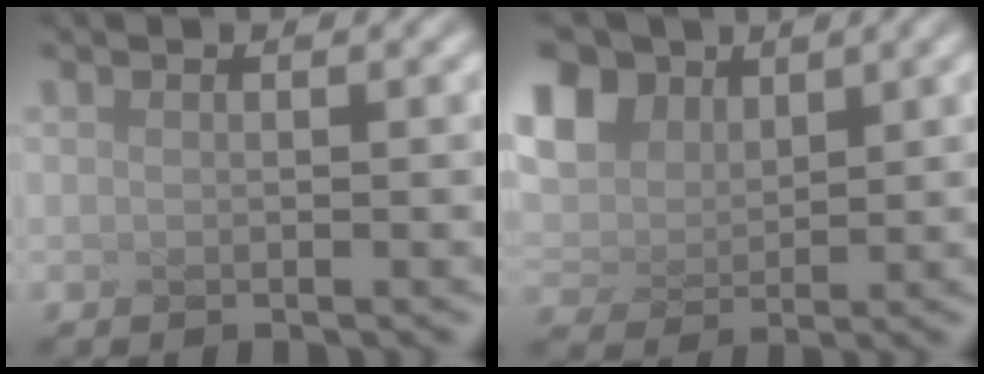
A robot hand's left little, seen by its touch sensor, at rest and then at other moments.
{"total": 4.2, "force": [2.4, 2.8, 1.8], "torque": [-0.097, 0.010, 0.077]}